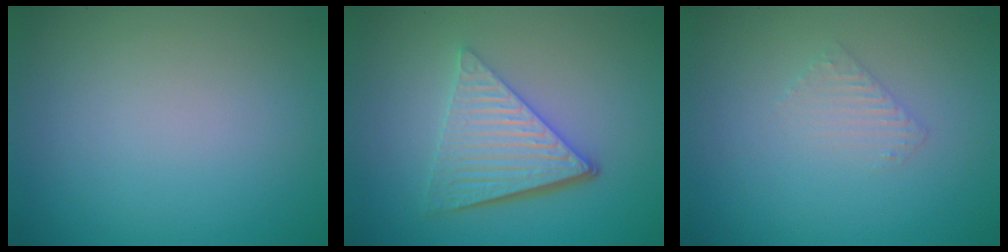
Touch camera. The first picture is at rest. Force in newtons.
{"total": 5.7, "press": 4.0, "slide": 4.1}
{"total": 1.3, "press": 1.3, "slide": 0.3}